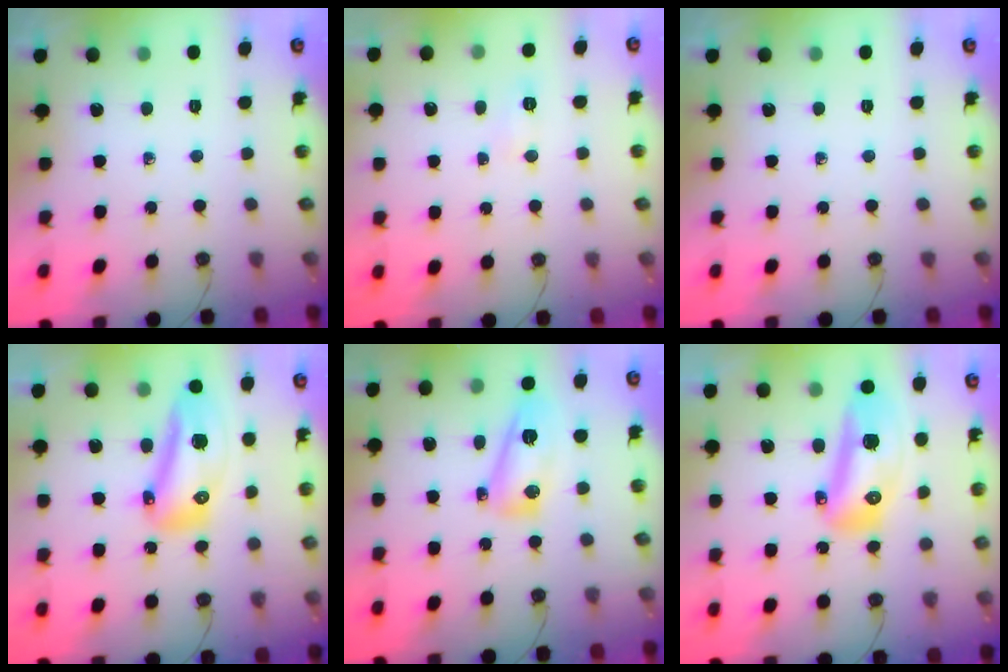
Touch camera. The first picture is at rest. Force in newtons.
{"total": 5.5, "press": 5.5, "slide": 0.6}
{"total": 0.0}
{"total": 14.8, "press": 14.6, "slide": 2.7}
{"total": 10.2, "press": 10.2, "slide": 0.7}
{"total": 15.7, "press": 15.5, "slide": 2.2}